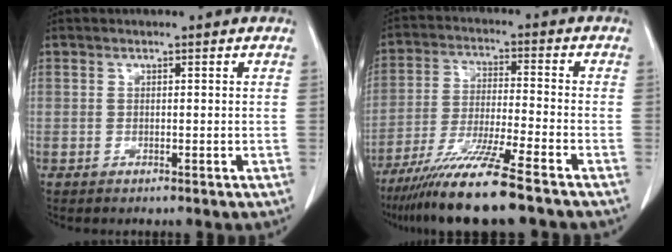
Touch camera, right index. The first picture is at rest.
{"total": 12.3, "force": [-9.4, -0.9, 7.9], "torque": [-0.144, -0.038, -0.165]}